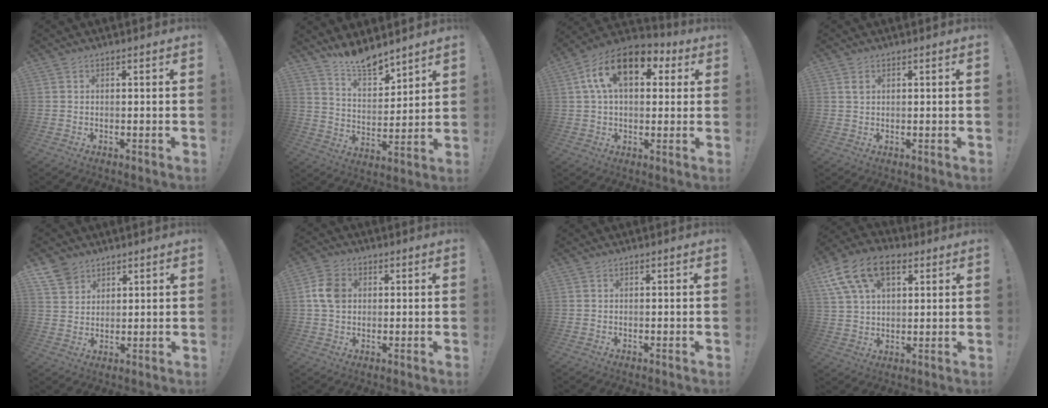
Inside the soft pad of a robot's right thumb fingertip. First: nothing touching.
{"total": 10.2, "force": [9.3, 2.9, 3.1], "torque": [-0.062, -0.075, 0.175]}
{"total": 16.4, "force": [6.1, 9.3, 12.1], "torque": [-0.211, -0.005, 0.107]}
{"total": 1.3, "force": [0.7, 0.8, 0.6], "torque": [-0.005, -0.004, 0.012]}
{"total": 7.1, "force": [5.0, 4.8, 1.5], "torque": [-0.031, -0.029, 0.098]}
{"total": 8.1, "force": [1.2, 6.3, 4.9], "torque": [-0.090, 0.010, 0.025]}
{"total": 0.0}
{"total": 15.2, "force": [7.2, 9.4, 9.5], "torque": [-0.174, -0.025, 0.132]}